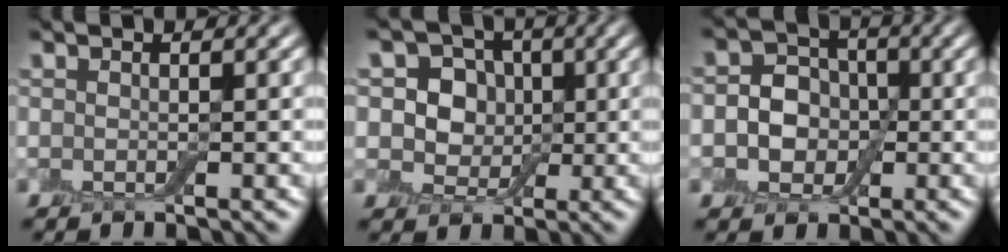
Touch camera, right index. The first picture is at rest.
{"total": 6.2, "force": [1.5, 5.2, 2.9], "torque": [-0.040, 0.019, -0.001]}
{"total": 4.4, "force": [-0.4, 3.6, 2.4], "torque": [-0.023, -0.001, -0.023]}